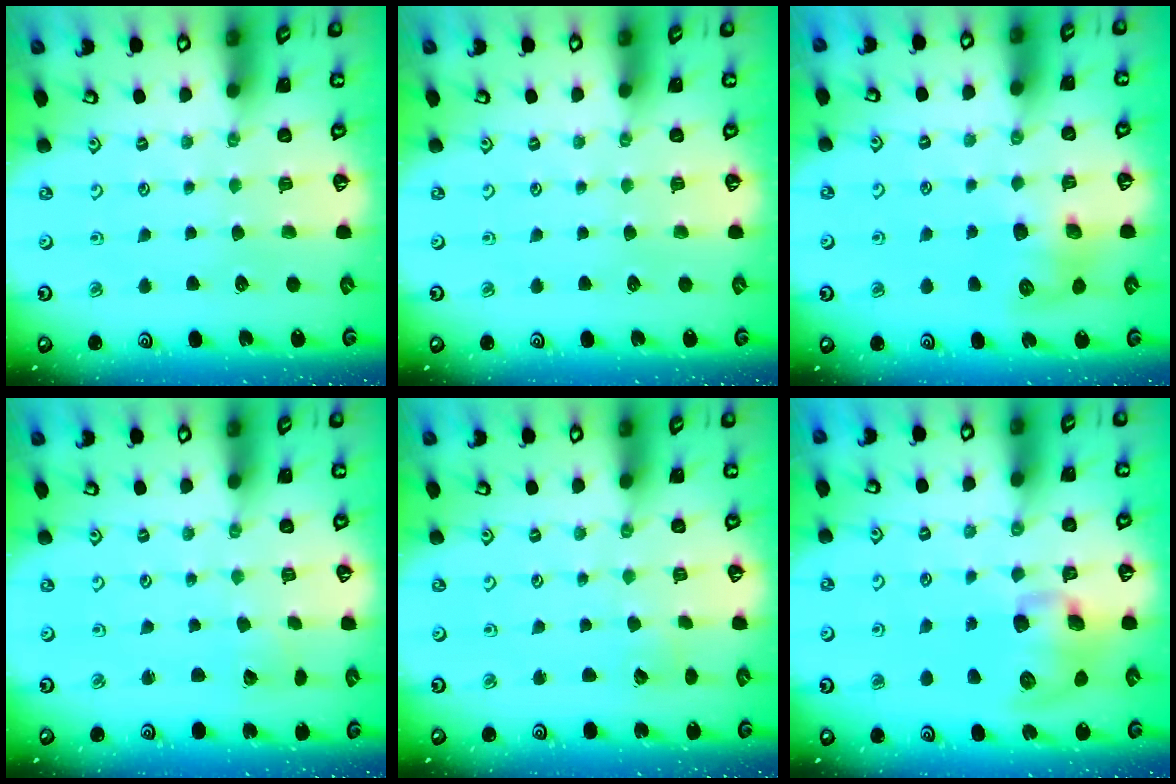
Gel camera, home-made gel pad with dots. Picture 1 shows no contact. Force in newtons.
{"total": 0.0}
{"total": 10.5, "press": 10.5, "slide": 0.5}
{"total": 1.9, "press": 1.9, "slide": 0.0}
{"total": 2.7, "press": 2.7, "slide": 0.3}
{"total": 11.7, "press": 11.6, "slide": 1.8}